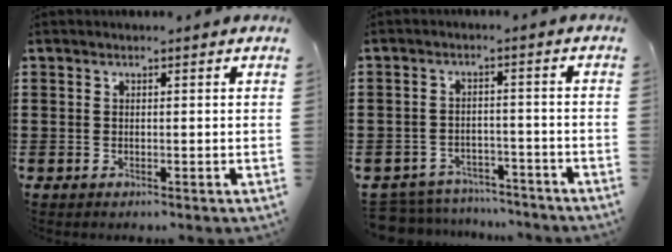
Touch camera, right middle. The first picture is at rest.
{"total": 4.8, "force": [-4.7, 0.9, 0.0], "torque": [-0.011, 0.008, -0.099]}